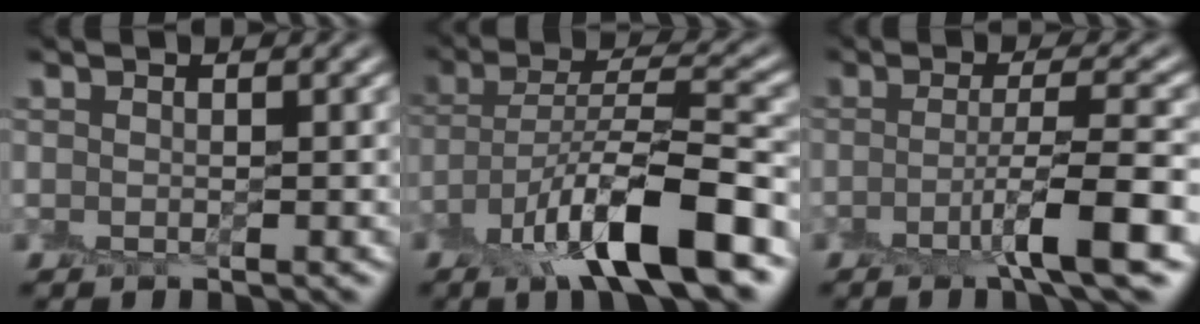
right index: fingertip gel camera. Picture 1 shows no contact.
{"total": 9.6, "force": [-5.5, 2.5, 7.5], "torque": [-0.133, 0.007, -0.100]}
{"total": 5.1, "force": [-2.3, 0.3, 4.5], "torque": [-0.071, 0.003, -0.050]}